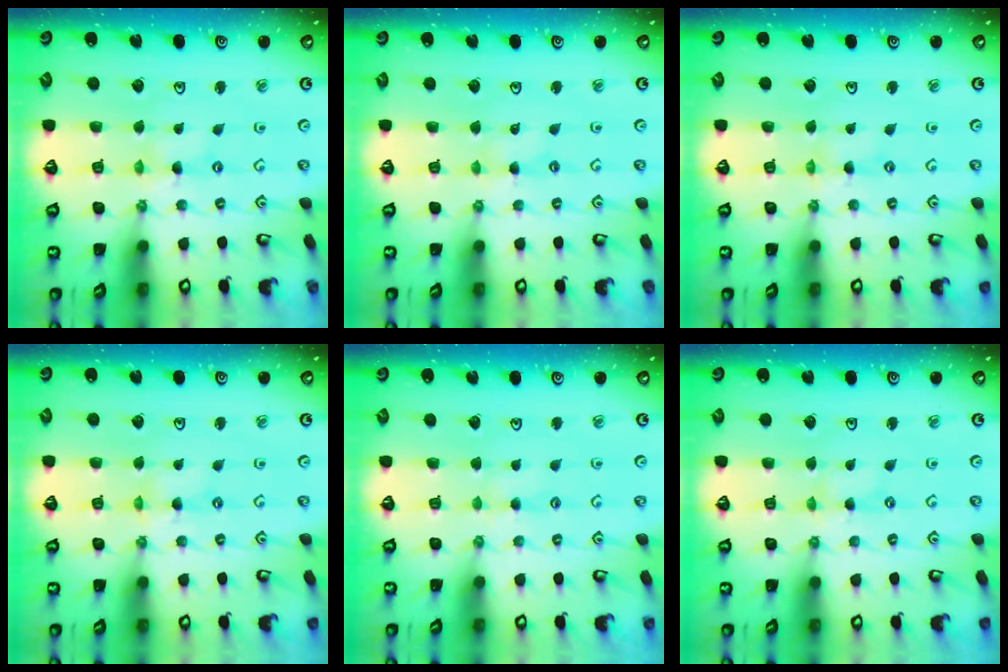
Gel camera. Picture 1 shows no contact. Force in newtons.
{"total": 1.0, "press": 0.9, "slide": 0.2}
{"total": 0.0}
{"total": 0.0}
{"total": 1.8, "press": 1.8, "slide": 0.3}
{"total": 0.0}